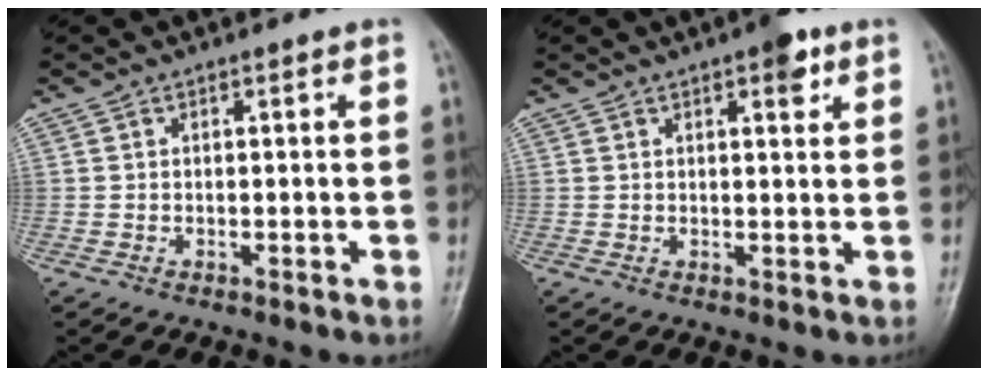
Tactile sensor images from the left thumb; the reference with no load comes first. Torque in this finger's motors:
{"motor_torque": [0.58, 0.28, 0.33, -0.48, 0.01]}